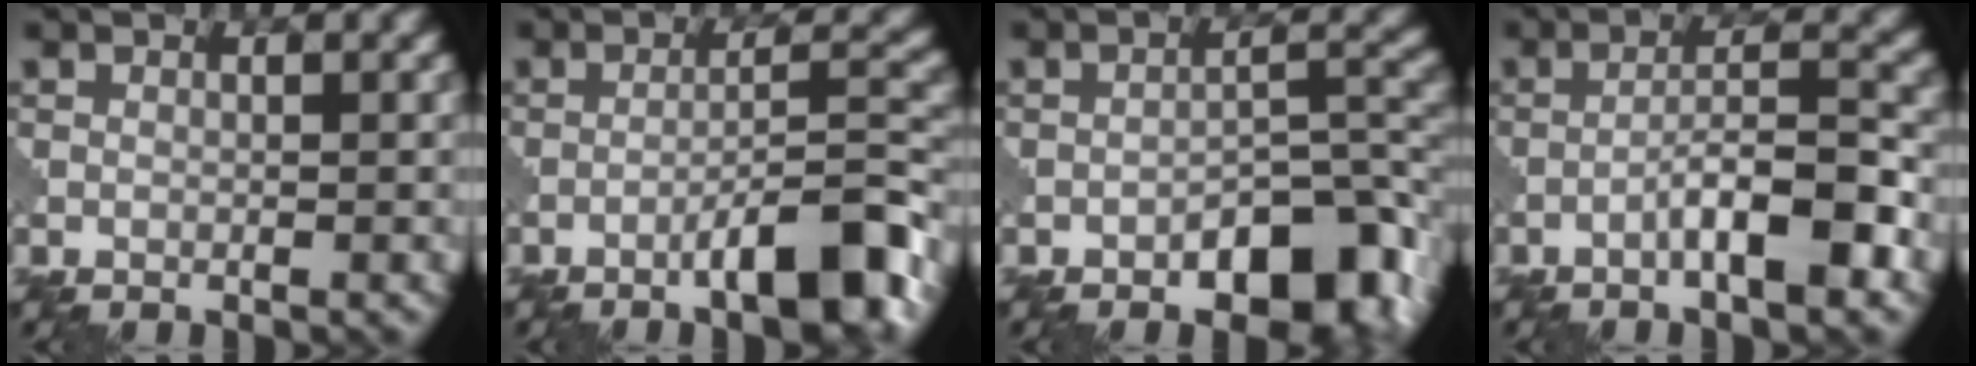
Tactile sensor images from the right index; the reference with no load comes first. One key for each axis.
{"total": 6.9, "fx": -4.2, "fy": 1.0, "fz": 5.3, "tx": -0.075, "ty": 0.017, "tz": -0.070}
{"total": 7.3, "fx": -4.3, "fy": 3.0, "fz": 5.2, "tx": -0.064, "ty": 0.015, "tz": -0.065}
{"total": 5.4, "fx": -2.6, "fy": 0.9, "fz": 4.7, "tx": -0.073, "ty": 0.018, "tz": -0.048}